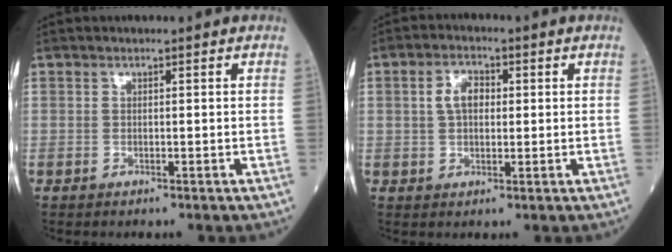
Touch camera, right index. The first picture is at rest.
{"total": 4.2, "force": [0.7, 2.6, 3.2], "torque": [-0.063, 0.012, 0.012]}